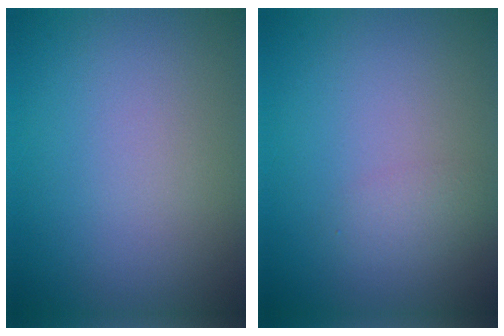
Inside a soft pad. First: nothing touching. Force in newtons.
{"total": 1.4, "press": 1.4, "slide": 0.0}